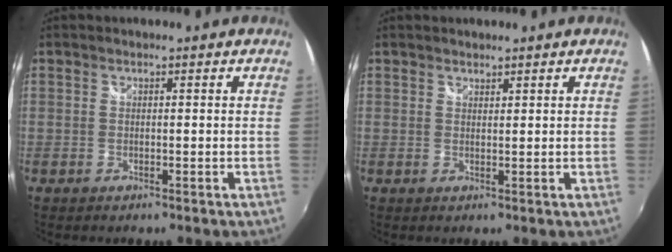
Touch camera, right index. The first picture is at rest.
{"total": 0.9, "force": [0.9, 0.3, 0.0], "torque": [0.000, 0.001, 0.016]}